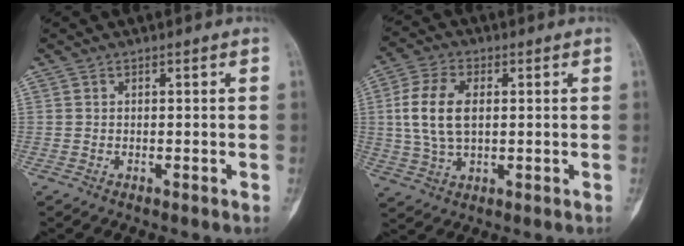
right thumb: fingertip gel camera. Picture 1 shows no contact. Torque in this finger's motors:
{"motor_torque": [1.42, 1.58, 1.49, 0.00, 0.38]}